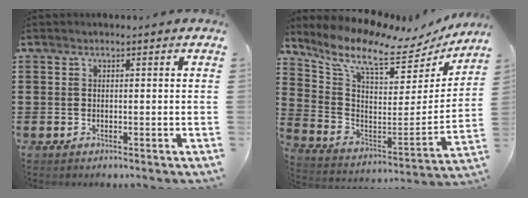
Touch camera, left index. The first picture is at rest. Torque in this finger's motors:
{"motor_torque": [2.14, 0.00, 0.13, -0.04]}